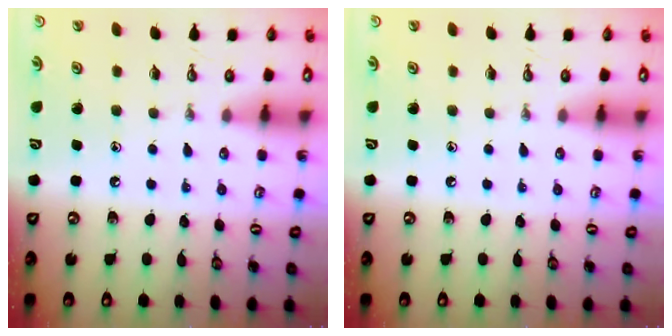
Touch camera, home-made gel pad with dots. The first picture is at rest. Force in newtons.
{"total": 0.0}